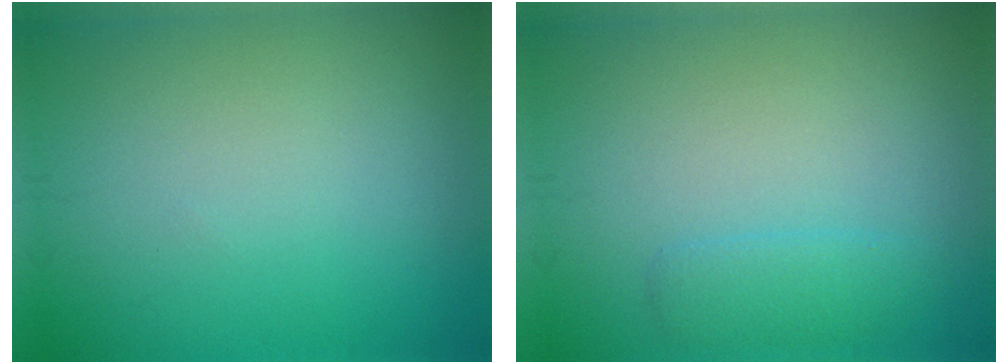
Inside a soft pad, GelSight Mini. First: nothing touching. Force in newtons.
{"total": 1.5, "press": 1.5, "slide": 0.1}